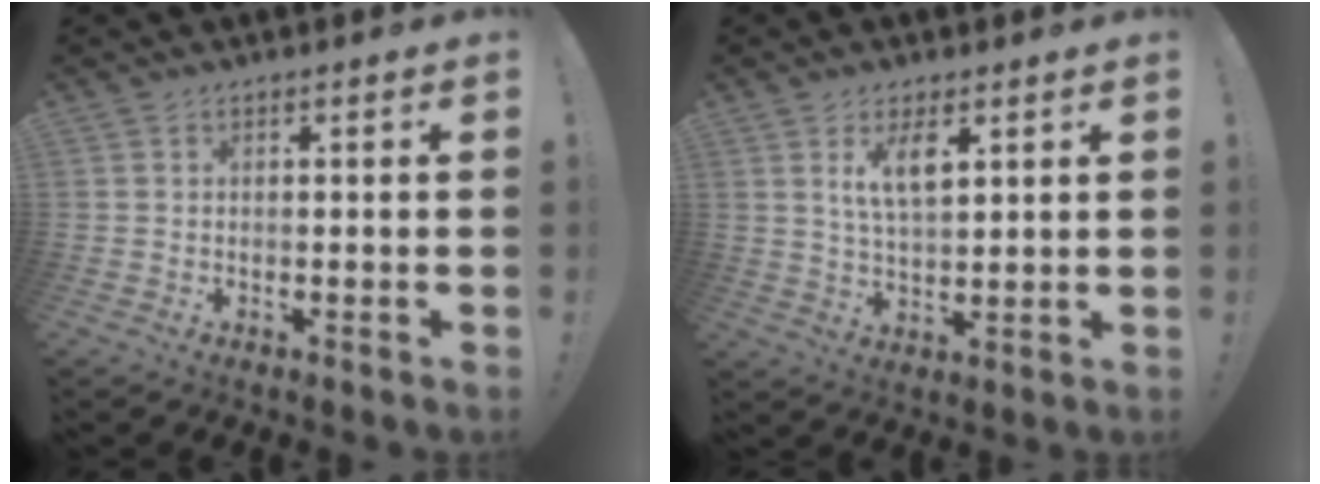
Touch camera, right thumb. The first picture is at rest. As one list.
[{"total": 7.5, "force": [4.0, 3.2, 5.5], "torque": [-0.098, -0.013, 0.069]}]